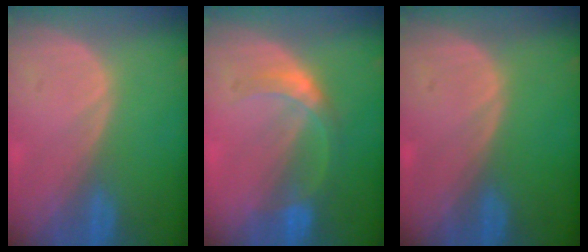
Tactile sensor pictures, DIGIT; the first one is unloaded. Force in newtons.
{"total": 5.3, "press": 5.0, "slide": 1.9}
{"total": 0.0}